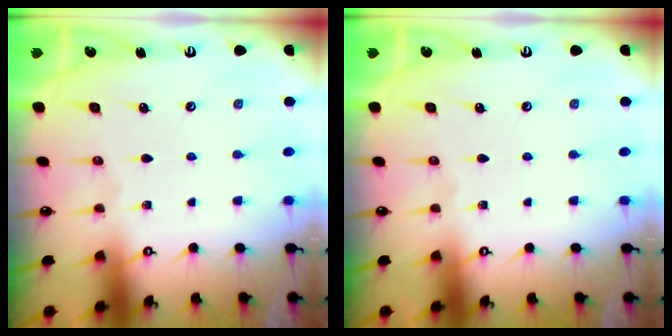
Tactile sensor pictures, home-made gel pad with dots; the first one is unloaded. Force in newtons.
{"total": 0.0}